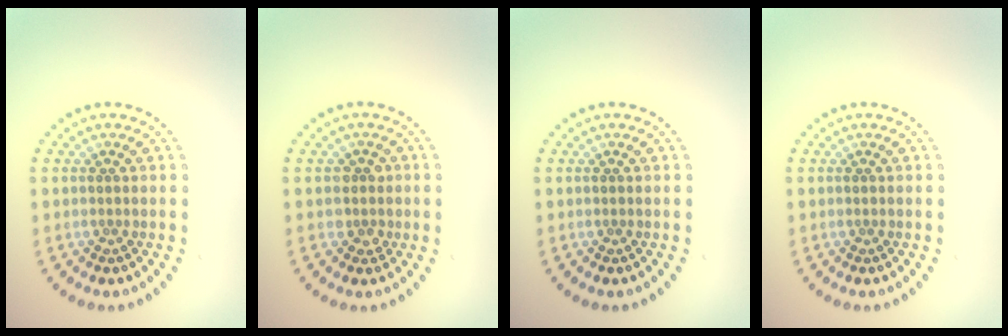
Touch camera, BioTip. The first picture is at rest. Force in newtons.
{"total": 1.7, "press": 1.5, "slide": 0.8}
{"total": 0.0}
{"total": 0.0}